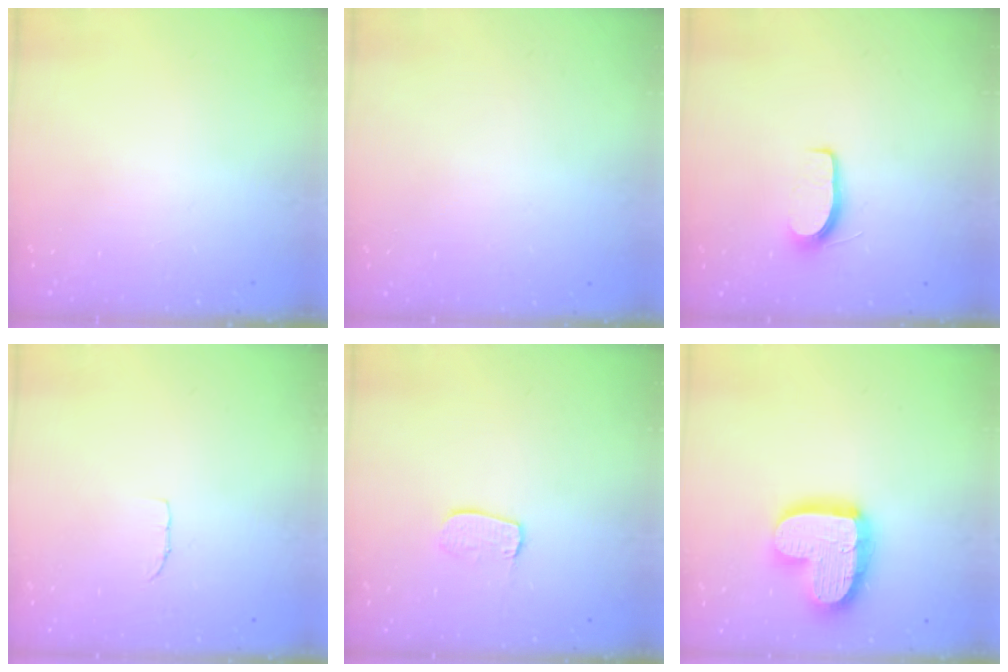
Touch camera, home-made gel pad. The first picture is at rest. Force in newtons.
{"total": 0.0}
{"total": 6.1, "press": 6.0, "slide": 0.7}
{"total": 3.4, "press": 3.4, "slide": 0.2}
{"total": 6.6, "press": 6.6, "slide": 0.5}
{"total": 17.1, "press": 17.0, "slide": 1.5}